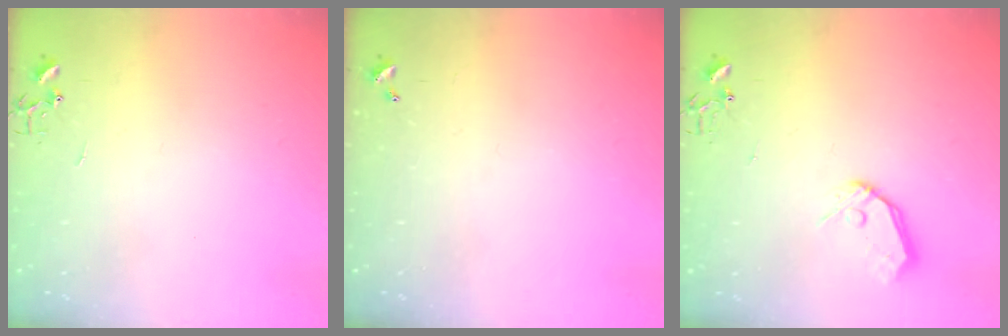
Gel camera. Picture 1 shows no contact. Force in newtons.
{"total": 0.0}
{"total": 9.2, "press": 9.1, "slide": 0.9}